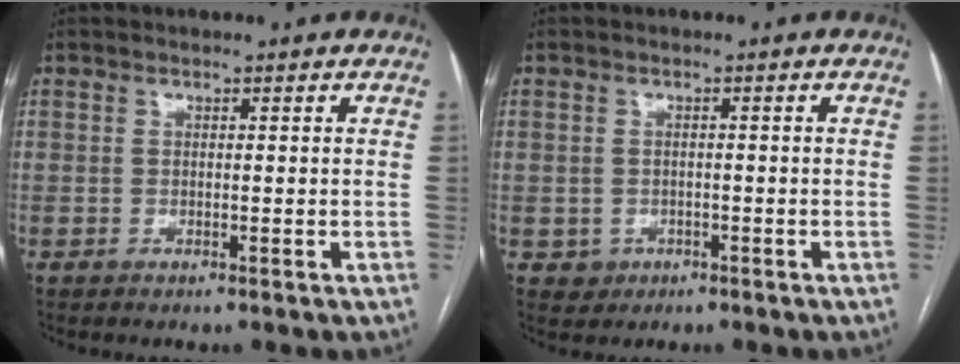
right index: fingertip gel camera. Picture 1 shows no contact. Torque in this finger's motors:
{"motor_torque": [-0.71, 0.13, -1.05, -0.21]}